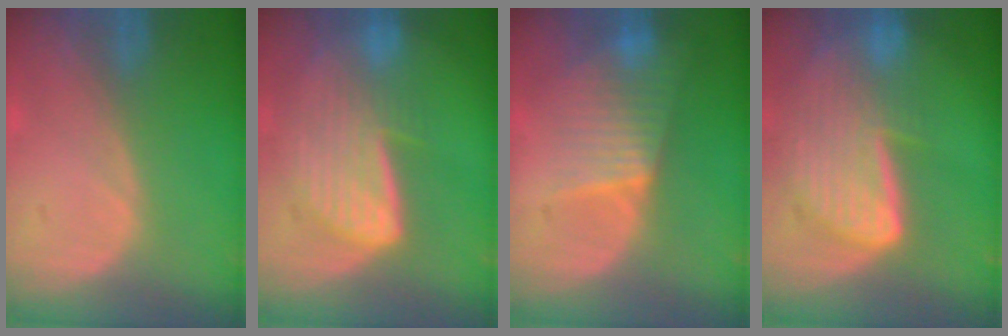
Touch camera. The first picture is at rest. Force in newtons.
{"total": 7.8, "press": 7.3, "slide": 2.9}
{"total": 6.3, "press": 6.3, "slide": 1.0}
{"total": 9.2, "press": 8.1, "slide": 4.5}